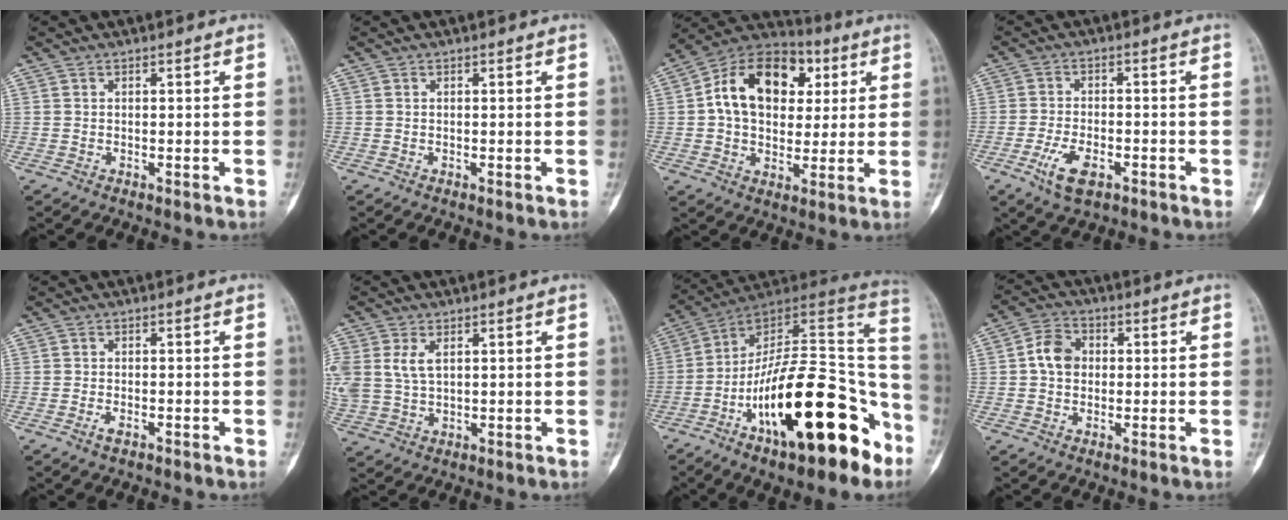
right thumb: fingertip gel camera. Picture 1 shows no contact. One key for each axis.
{"total": 0.0}
{"total": 18.2, "fx": 4.1, "fy": 12.7, "fz": 12.4, "tx": -0.170, "ty": 0.015, "tz": 0.060}
{"total": 6.6, "fx": -3.3, "fy": 3.1, "fz": 4.8, "tx": -0.093, "ty": 0.010, "tz": -0.057}
{"total": 1.5, "fx": -0.9, "fy": 0.6, "fz": 1.1, "tx": -0.025, "ty": 0.002, "tz": -0.018}
{"total": 7.9, "fx": 2.4, "fy": 5.0, "fz": 5.7, "tx": -0.137, "ty": 0.002, "tz": 0.058}
{"total": 27.7, "fx": -11.9, "fy": 10.7, "fz": 22.6, "tx": -0.304, "ty": 0.078, "tz": -0.187}
{"total": 6.0, "fx": 0.4, "fy": 4.8, "fz": 3.6, "tx": -0.053, "ty": 0.014, "tz": -0.001}